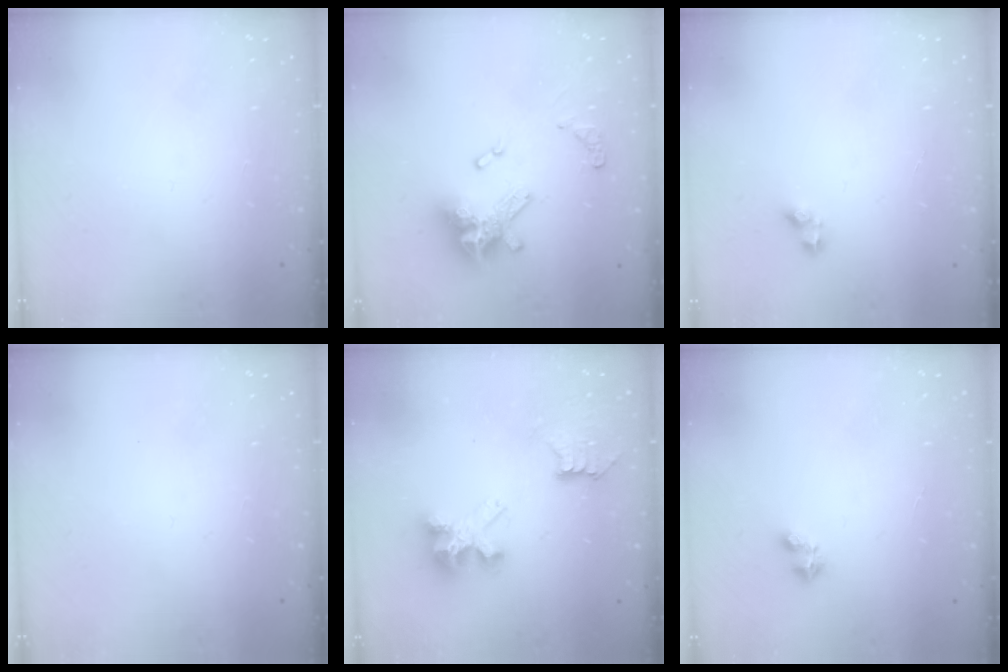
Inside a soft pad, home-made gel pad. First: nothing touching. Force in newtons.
{"total": 14.9, "press": 14.8, "slide": 1.7}
{"total": 3.7, "press": 3.6, "slide": 0.7}
{"total": 0.0}
{"total": 6.4, "press": 6.4, "slide": 0.1}
{"total": 2.4, "press": 2.3, "slide": 0.6}